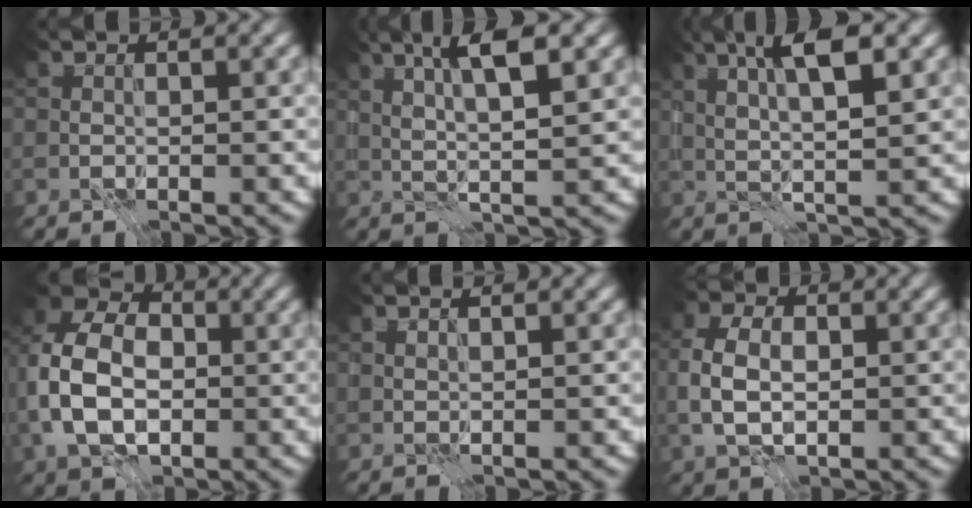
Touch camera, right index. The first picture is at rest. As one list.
[{"total": 5.9, "force": [2.3, 1.1, 5.3], "torque": [-0.093, 0.003, 0.042]}, {"total": 6.4, "force": [2.5, 1.4, 5.7], "torque": [-0.098, 0.005, 0.043]}, {"total": 9.5, "force": [-0.9, 6.7, 6.7], "torque": [-0.150, 0.007, -0.032]}, {"total": 1.0, "force": [0.7, 0.1, 0.6], "torque": [-0.012, -0.002, 0.008]}, {"total": 4.3, "force": [0.0, 2.9, 3.3], "torque": [-0.074, 0.003, -0.002]}]